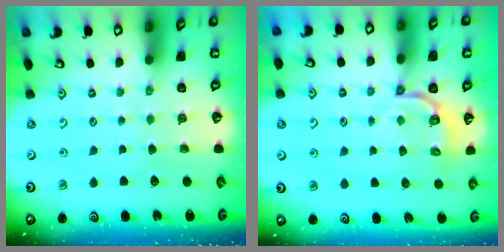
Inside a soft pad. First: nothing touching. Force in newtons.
{"total": 5.1, "press": 4.5, "slide": 2.5}